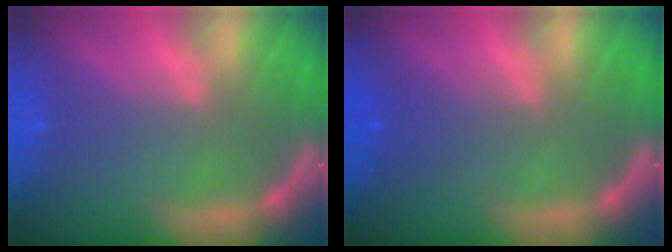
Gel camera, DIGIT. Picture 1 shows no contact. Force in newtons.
{"total": 2.0}